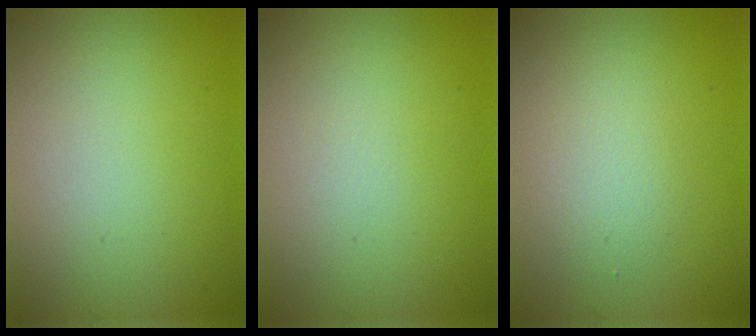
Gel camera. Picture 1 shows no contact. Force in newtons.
{"total": 0.0}
{"total": 2.1, "press": 2.1, "slide": 0.1}